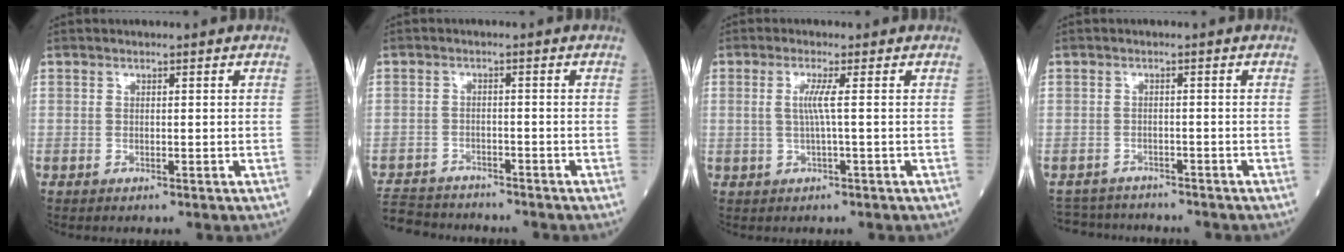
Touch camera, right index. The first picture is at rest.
{"total": 8.7, "force": [-8.2, 2.6, 1.4], "torque": [-0.030, -0.001, -0.134]}
{"total": 2.9, "force": [0.3, -0.5, 2.8], "torque": [-0.064, 0.000, 0.005]}
{"total": 5.8, "force": [-5.6, 1.7, 0.0], "torque": [0.003, 0.003, -0.086]}